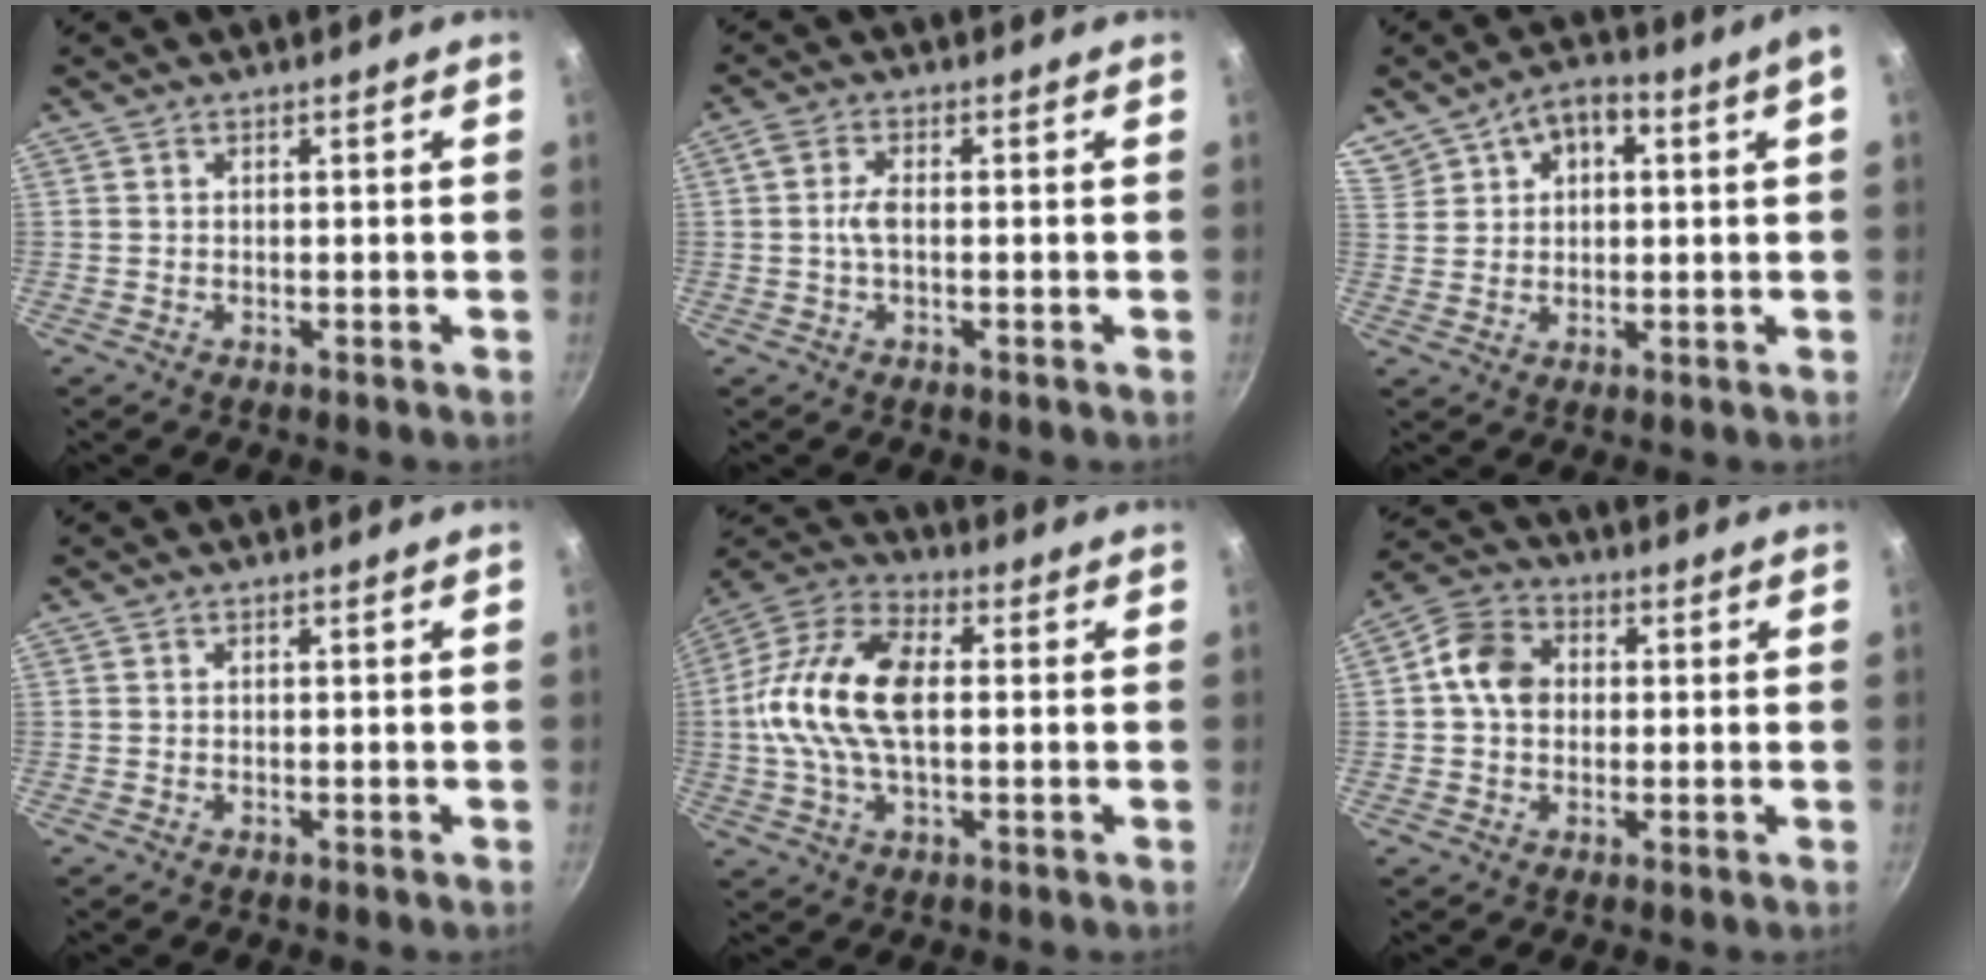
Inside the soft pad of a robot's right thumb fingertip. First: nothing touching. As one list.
[{"total": 3.3, "force": [-0.3, 1.5, 2.9], "torque": [-0.067, 0.009, -0.011]}, {"total": 11.6, "force": [5.4, 6.4, 8.1], "torque": [-0.121, 0.031, 0.103]}, {"total": 0.0}, {"total": 16.9, "force": [0.6, 9.4, 14.1], "torque": [-0.267, 0.030, -0.007]}, {"total": 8.6, "force": [0.8, 6.9, 5.0], "torque": [-0.068, 0.016, -0.002]}]